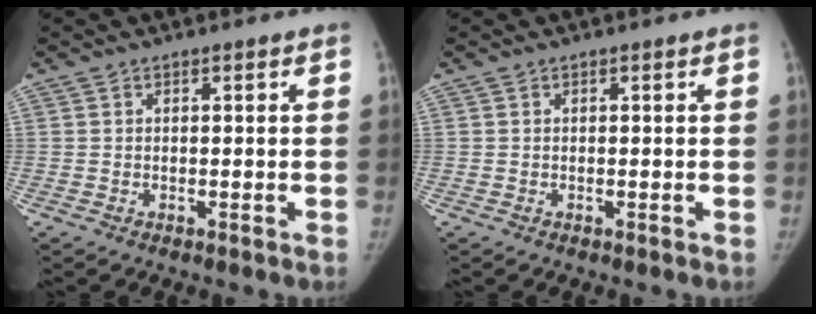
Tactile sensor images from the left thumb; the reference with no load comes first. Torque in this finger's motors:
{"motor_torque": [0.00, 0.00, 0.10, -0.10, 0.00]}